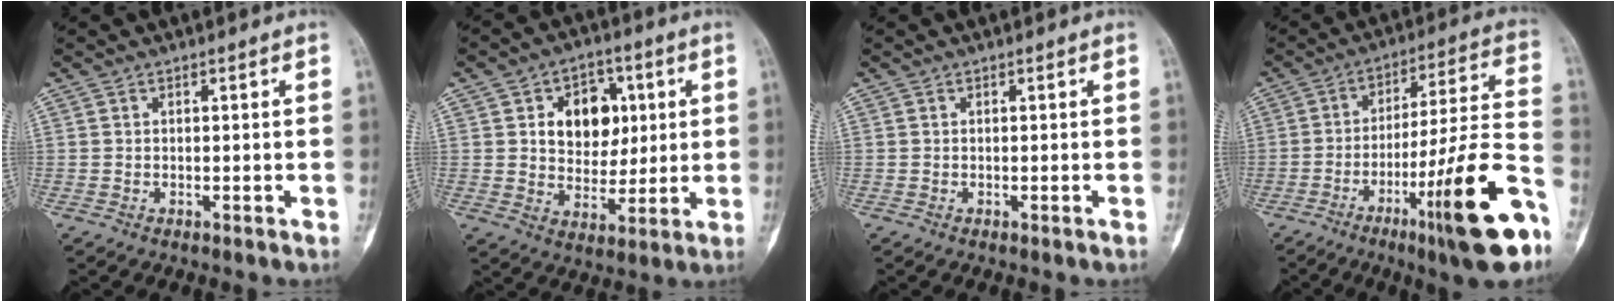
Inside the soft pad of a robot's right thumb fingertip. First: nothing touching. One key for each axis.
{"total": 12.1, "fx": 3.1, "fy": 9.0, "fz": 7.5, "tx": -0.060, "ty": -0.009, "tz": 0.054}
{"total": 0.0}
{"total": 21.6, "fx": -10.5, "fy": 2.3, "fz": 18.7, "tx": -0.274, "ty": 0.047, "tz": -0.158}